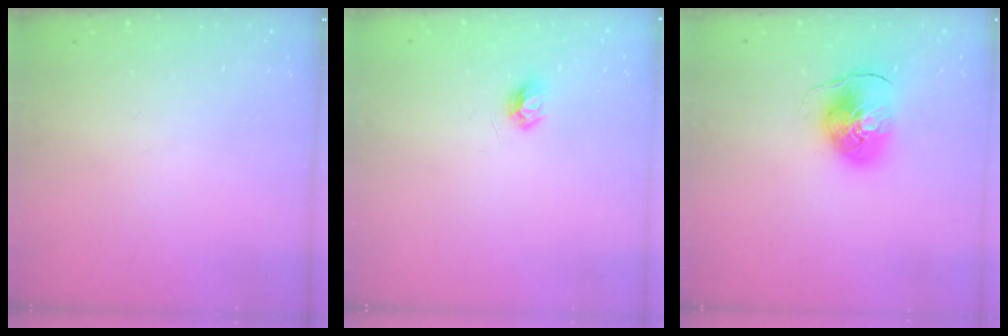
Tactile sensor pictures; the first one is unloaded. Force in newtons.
{"total": 5.7, "press": 5.6, "slide": 0.7}
{"total": 9.7, "press": 9.6, "slide": 1.3}